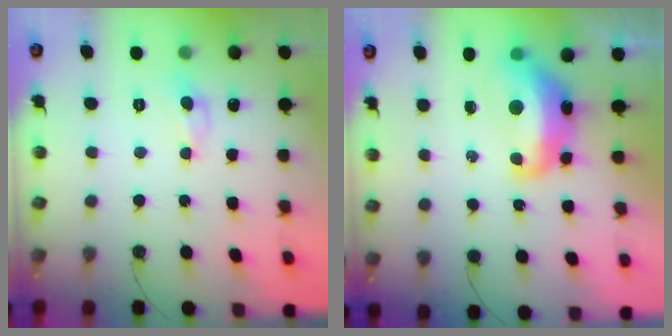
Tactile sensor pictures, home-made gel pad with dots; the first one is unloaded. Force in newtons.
{"total": 8.0, "press": 8.0, "slide": 1.1}